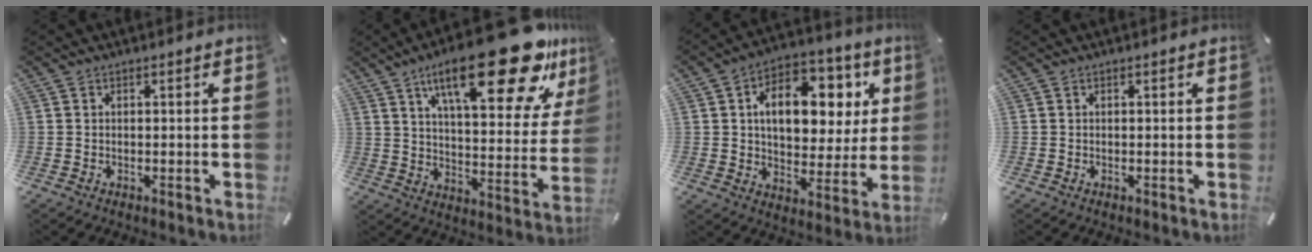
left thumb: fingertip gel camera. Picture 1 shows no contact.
{"total": 26.8, "force": [16.3, 8.8, 19.4], "torque": [-0.286, -0.096, 0.259]}
{"total": 15.7, "force": [4.7, 10.5, 10.7], "torque": [-0.152, -0.010, 0.081]}
{"total": 0.0}